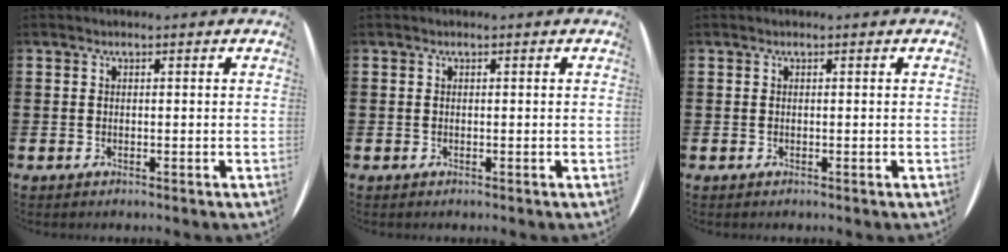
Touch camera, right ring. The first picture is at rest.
{"total": 0.0}
{"total": 0.0}